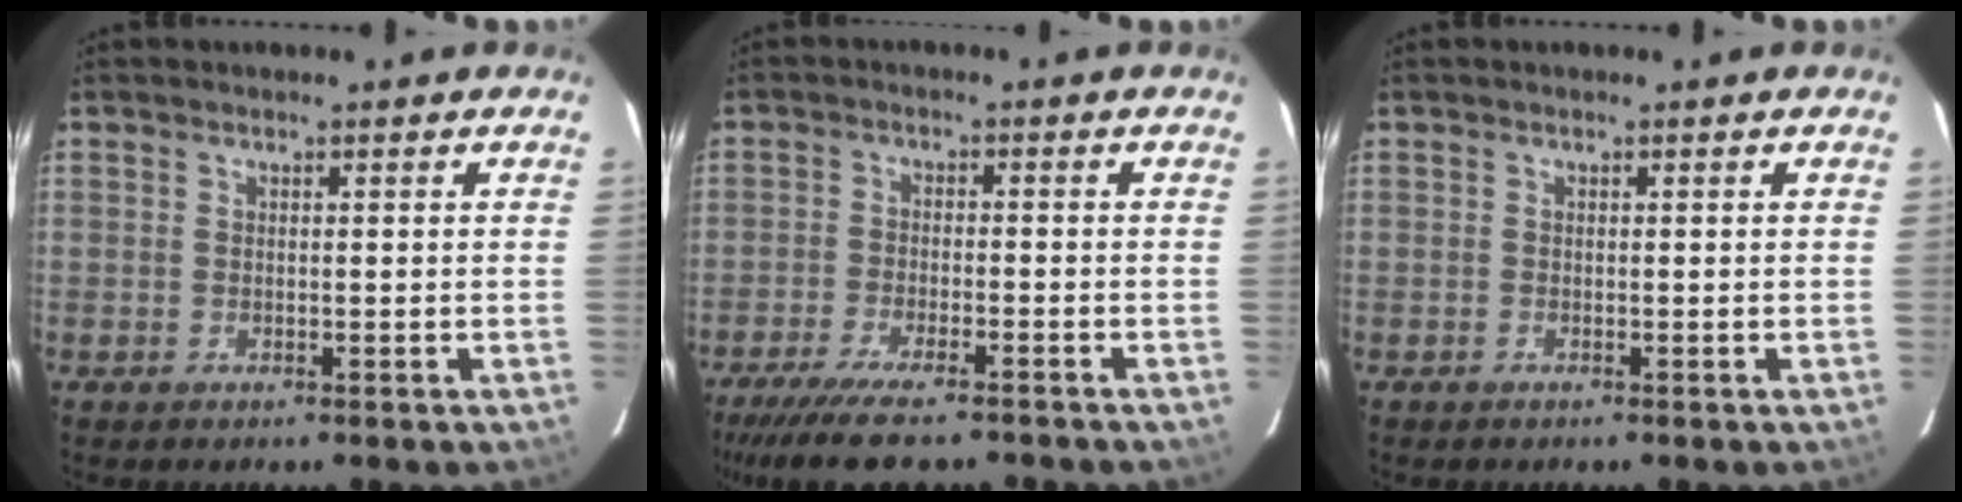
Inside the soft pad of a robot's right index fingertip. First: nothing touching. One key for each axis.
{"total": 11.8, "fx": -9.7, "fy": 2.3, "fz": 6.4, "tx": -0.147, "ty": -0.033, "tz": -0.163}
{"total": 0.0}